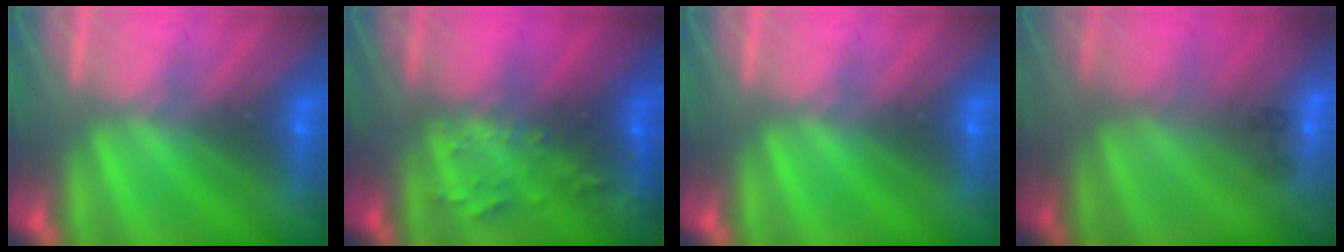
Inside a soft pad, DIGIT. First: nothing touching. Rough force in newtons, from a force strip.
{"total": 2.7}
{"total": 0.0}
{"total": 2.2}